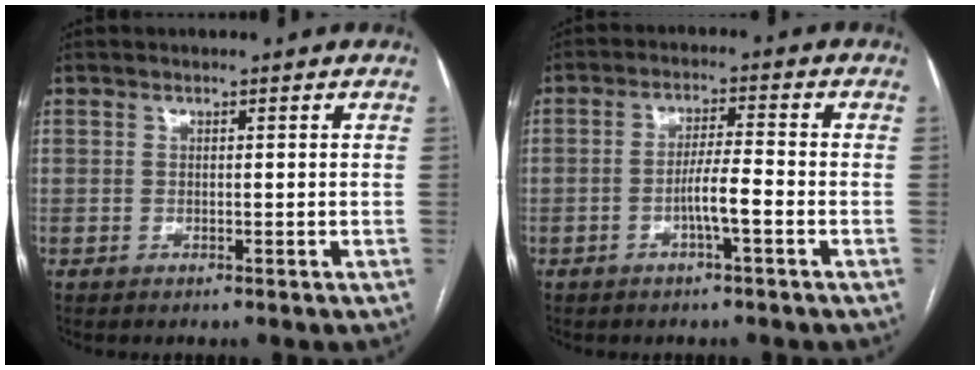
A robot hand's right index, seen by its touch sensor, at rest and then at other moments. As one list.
[{"total": 6.4, "force": [-2.5, 0.3, 5.8], "torque": [-0.109, 0.010, -0.041]}]